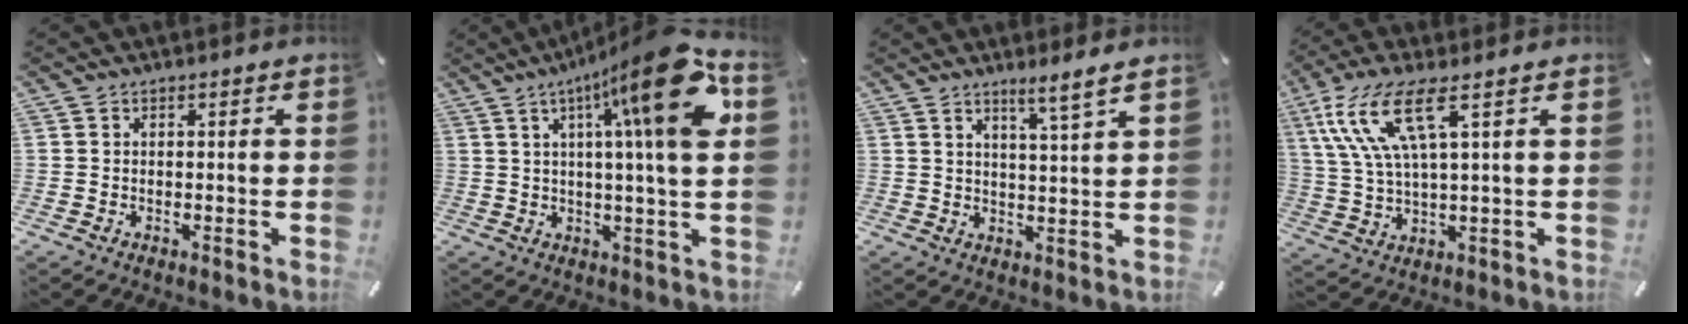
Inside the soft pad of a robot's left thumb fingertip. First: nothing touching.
{"total": 21.3, "force": [7.2, 2.9, 19.9], "torque": [-0.289, -0.040, 0.092]}
{"total": 4.8, "force": [3.9, -0.8, 2.5], "torque": [-0.052, -0.025, 0.066]}
{"total": 13.0, "force": [5.7, 3.9, 11.1], "torque": [-0.250, -0.005, 0.097]}